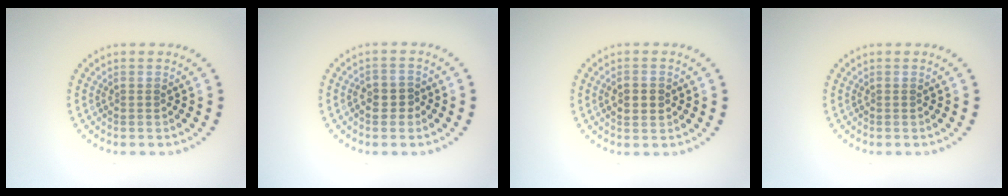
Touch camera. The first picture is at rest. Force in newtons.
{"total": 1.6, "press": 1.4, "slide": 0.8}
{"total": 2.2, "press": 2.2, "slide": 0.2}
{"total": 0.0}